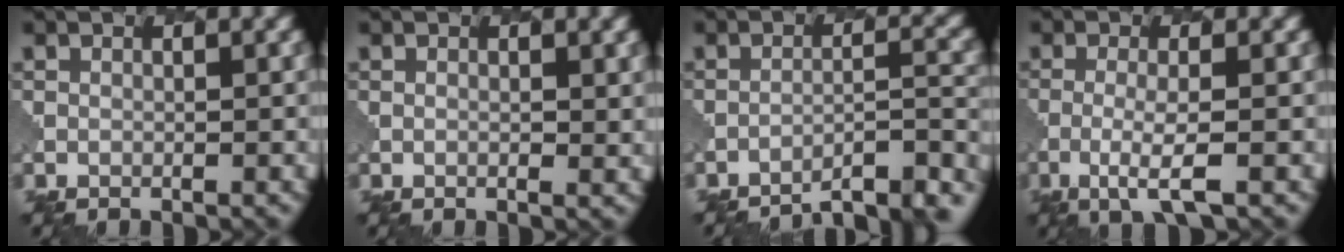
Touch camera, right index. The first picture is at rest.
{"total": 1.0, "force": [0.6, 0.2, 0.8], "torque": [-0.012, -0.005, 0.008]}
{"total": 8.5, "force": [-7.9, 1.5, 2.8], "torque": [-0.022, 0.014, -0.101]}
{"total": 3.1, "force": [-1.0, 0.5, 2.9], "torque": [-0.059, -0.003, -0.027]}